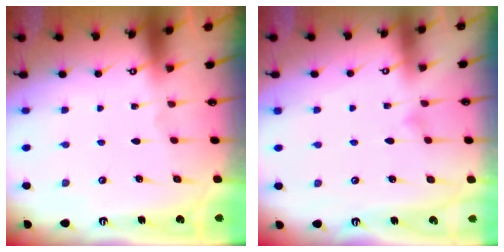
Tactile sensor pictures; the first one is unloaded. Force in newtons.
{"total": 4.1, "press": 4.1, "slide": 0.3}